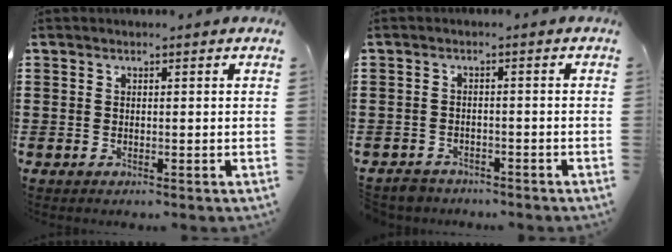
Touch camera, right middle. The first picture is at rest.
{"total": 2.1, "force": [-2.0, 0.4, -0.2], "torque": [-0.005, 0.000, -0.046]}